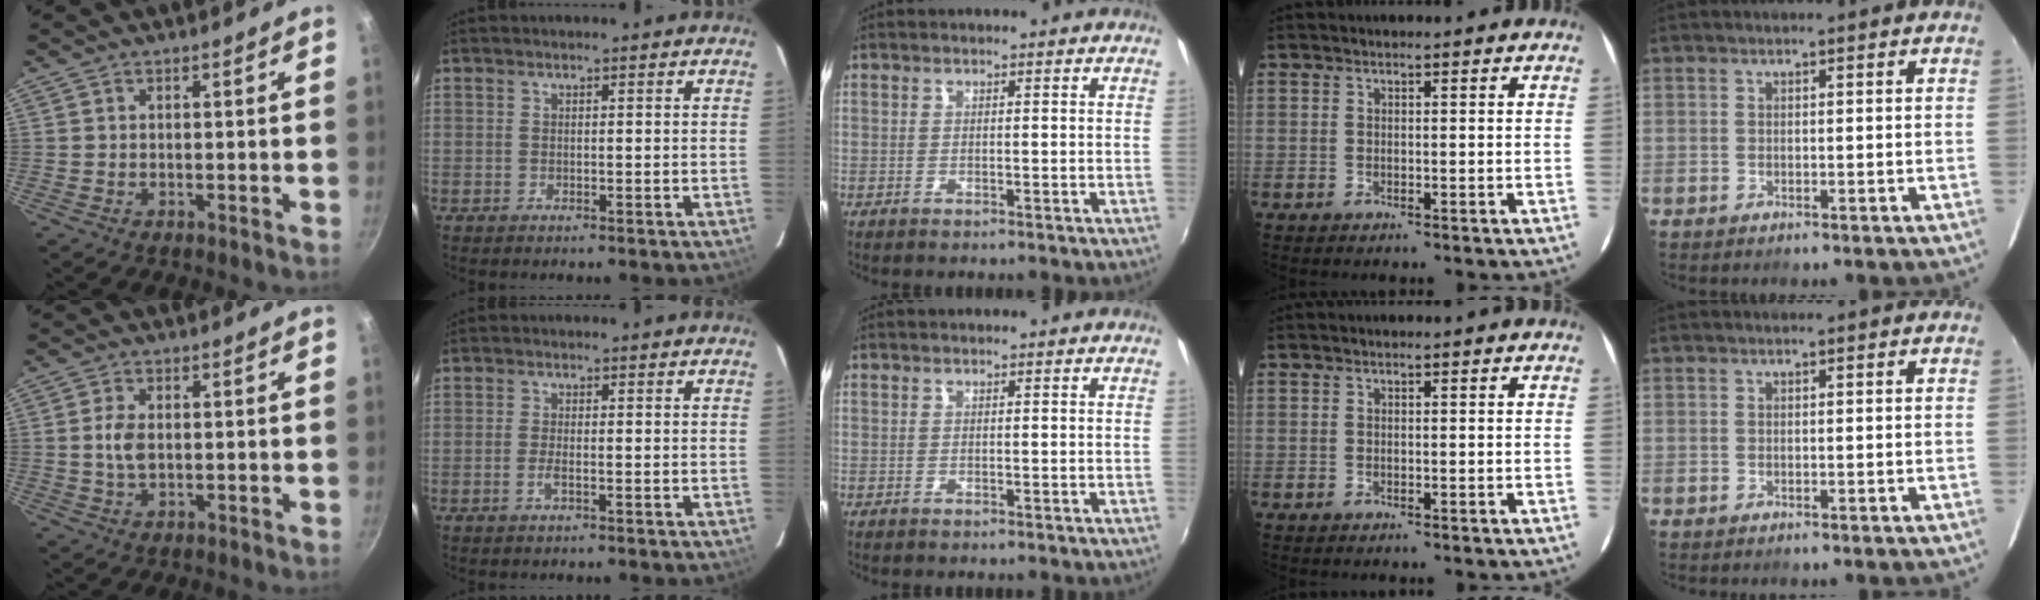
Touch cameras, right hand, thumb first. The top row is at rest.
{"thumb": {"total": 4.1, "force": [0.2, 2.4, 3.3], "torque": [-0.060, 0.003, 0.002]}, "index": {"total": 1.8, "force": [-0.8, 0.4, 1.6], "torque": [-0.035, -0.002, -0.016]}}